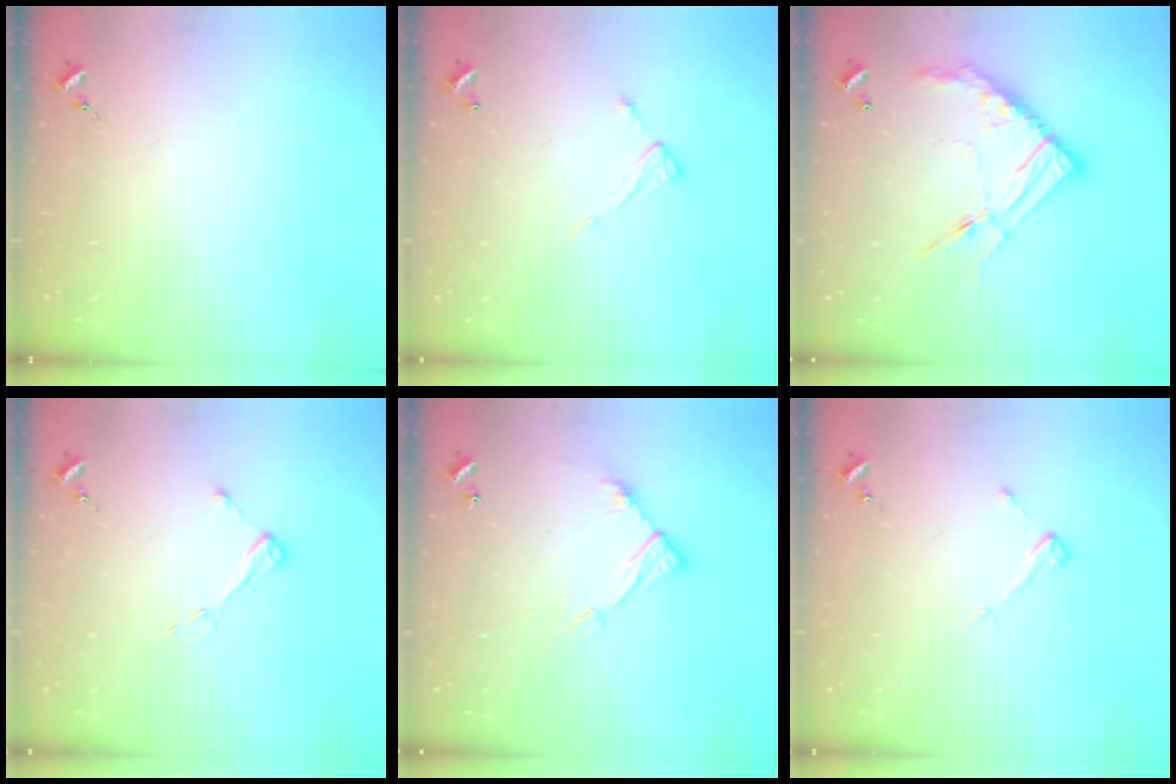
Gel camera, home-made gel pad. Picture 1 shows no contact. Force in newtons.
{"total": 6.7, "press": 6.7, "slide": 0.2}
{"total": 15.8, "press": 15.7, "slide": 1.4}
{"total": 4.2, "press": 4.2, "slide": 0.6}
{"total": 11.1, "press": 11.0, "slide": 0.5}
{"total": 3.8, "press": 3.8, "slide": 0.4}